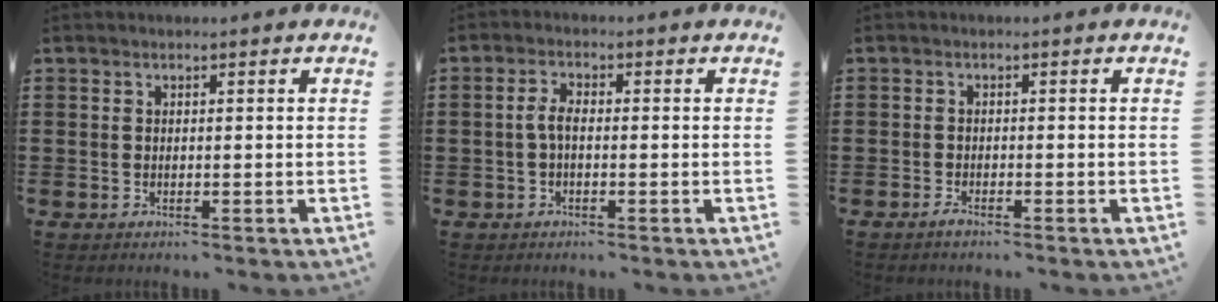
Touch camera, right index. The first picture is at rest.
{"total": 2.9, "force": [-0.5, 1.2, 2.6], "torque": [-0.064, -0.001, -0.015]}
{"total": 1.1, "force": [-1.0, 0.1, 0.5], "torque": [-0.019, -0.010, -0.021]}